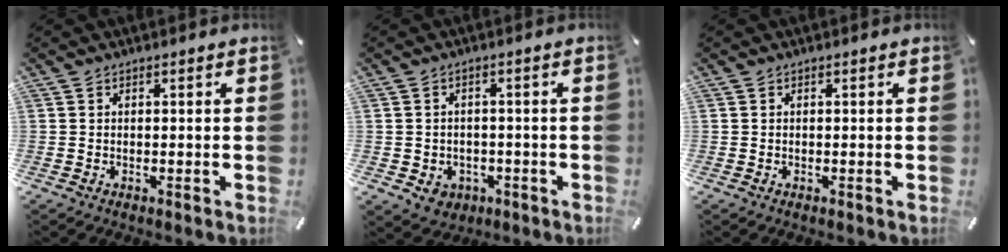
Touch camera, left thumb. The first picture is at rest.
{"total": 4.4, "force": [-1.4, 3.9, 1.5], "torque": [-0.010, 0.006, -0.025]}
{"total": 0.0}